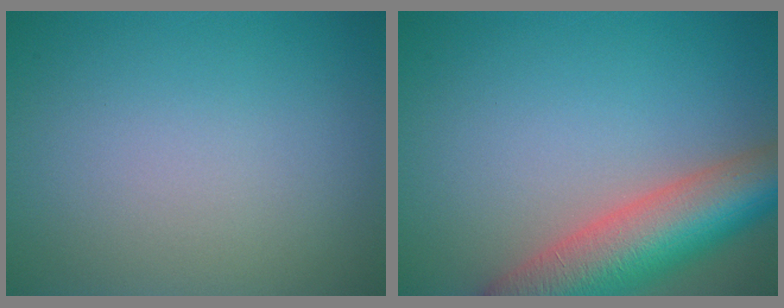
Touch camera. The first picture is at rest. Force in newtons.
{"total": 9.7, "press": 9.7, "slide": 0.7}